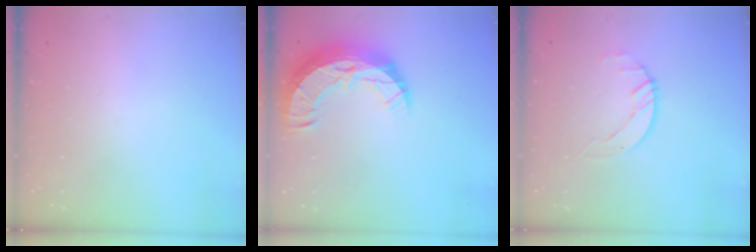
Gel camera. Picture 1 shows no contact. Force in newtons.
{"total": 13.4, "press": 13.4, "slide": 0.9}
{"total": 1.4, "press": 1.4, "slide": 0.2}